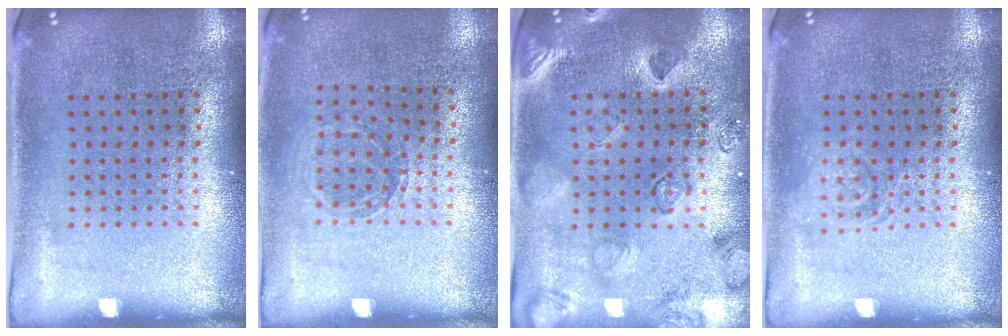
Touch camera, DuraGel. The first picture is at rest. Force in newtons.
{"total": 0.9, "press": 0.9, "slide": 0.1}
{"total": 2.4, "press": 2.3, "slide": 0.7}
{"total": 1.5, "press": 1.5, "slide": 0.3}